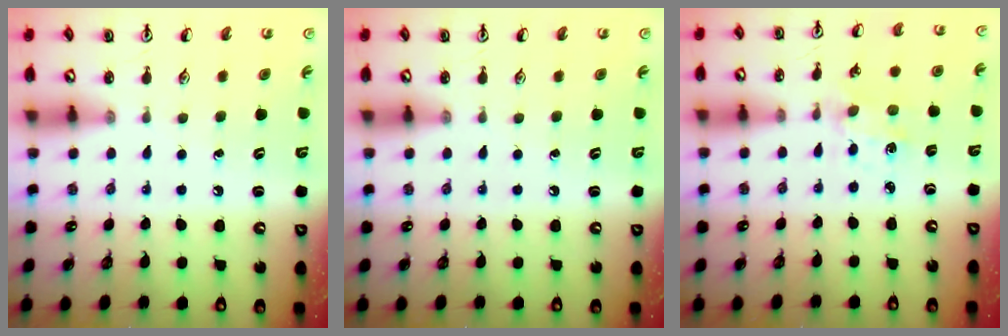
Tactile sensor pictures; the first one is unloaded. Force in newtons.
{"total": 0.0}
{"total": 0.9, "press": 0.8, "slide": 0.2}